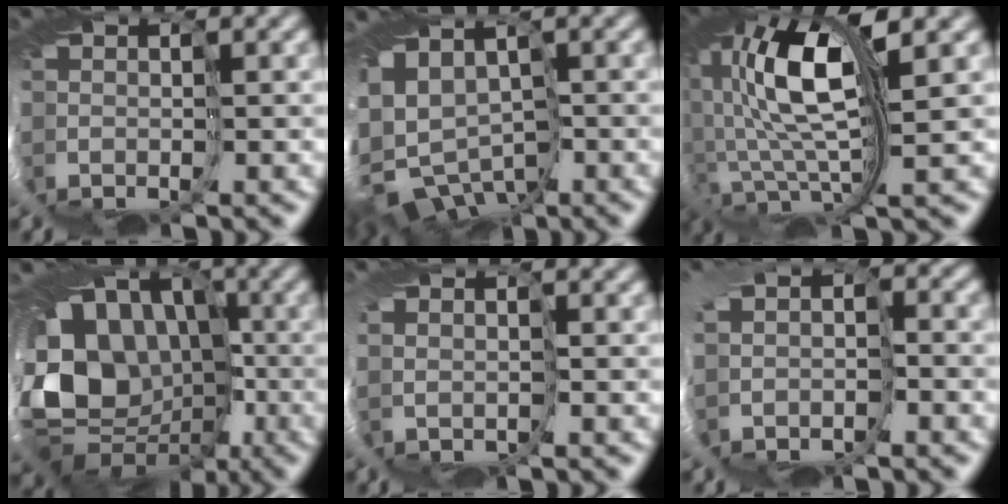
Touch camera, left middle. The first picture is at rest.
{"total": 7.3, "force": [-5.0, 4.5, 2.9], "torque": [-0.066, -0.020, -0.075]}
{"total": 11.1, "force": [2.4, 4.3, 10.0], "torque": [-0.213, -0.001, 0.036]}
{"total": 11.2, "force": [-0.2, 9.9, 5.2], "torque": [-0.102, -0.012, -0.005]}
{"total": 1.0, "force": [0.5, 0.8, 0.0], "torque": [-0.004, 0.003, 0.016]}
{"total": 3.8, "force": [-0.8, 2.8, 2.4], "torque": [-0.048, -0.014, -0.010]}